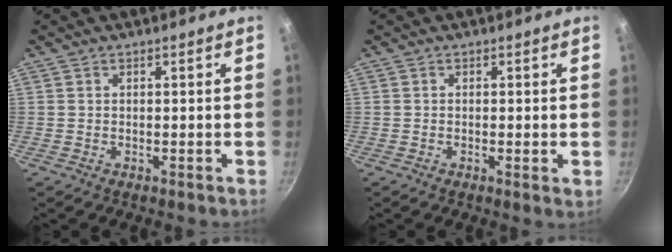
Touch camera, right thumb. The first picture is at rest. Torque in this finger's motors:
{"motor_torque": [-0.06, 0.12, -0.11, -0.08, -0.05]}